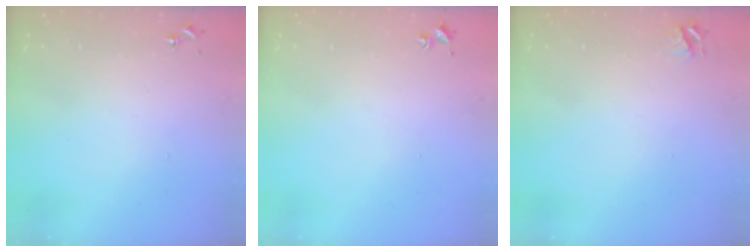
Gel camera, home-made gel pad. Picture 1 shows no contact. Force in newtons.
{"total": 1.8, "press": 1.8, "slide": 0.2}
{"total": 4.0, "press": 3.9, "slide": 0.4}